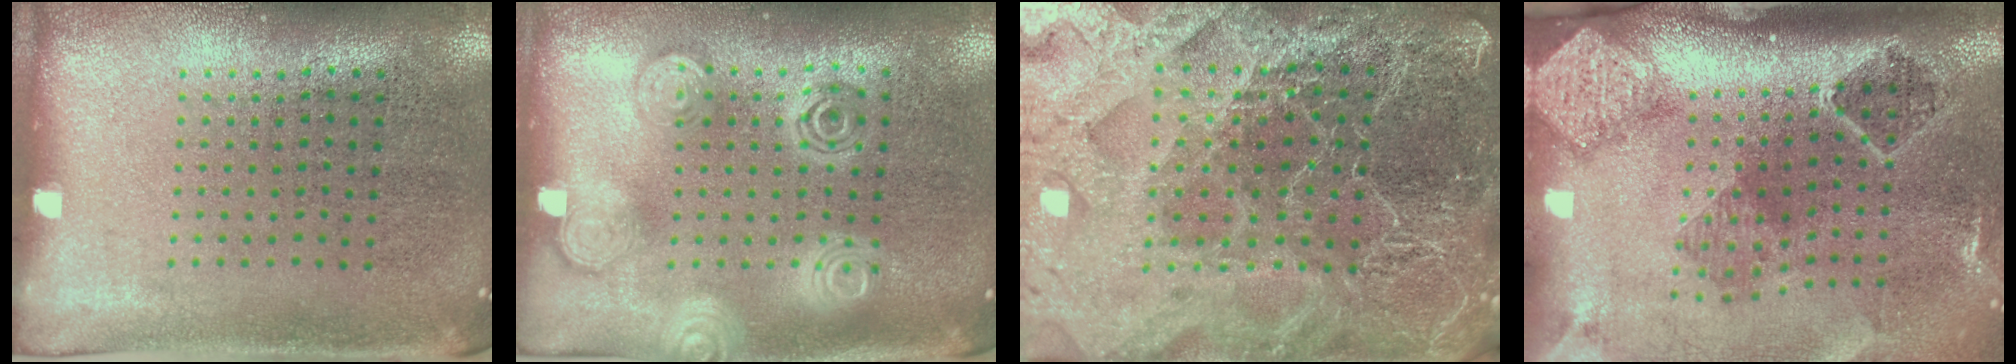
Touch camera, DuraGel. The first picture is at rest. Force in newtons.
{"total": 1.8, "press": 1.8, "slide": 0.2}
{"total": 5.2, "press": 4.7, "slide": 2.2}
{"total": 2.9, "press": 1.9, "slide": 2.1}